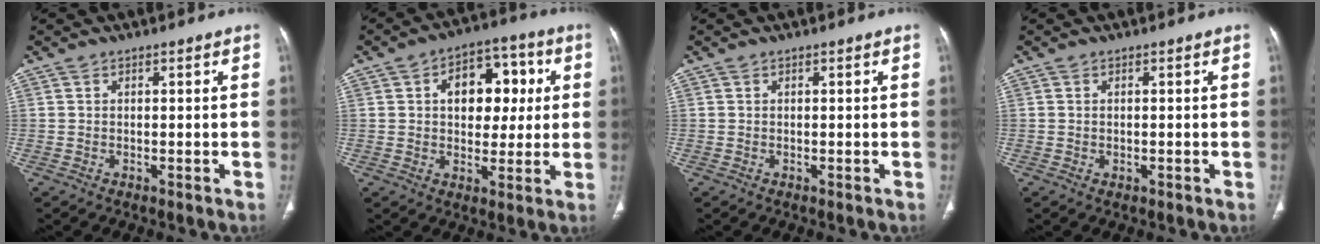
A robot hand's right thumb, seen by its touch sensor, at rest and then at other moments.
{"total": 12.9, "force": [2.5, 8.8, 9.1], "torque": [-0.081, 0.017, 0.034]}
{"total": 0.0}
{"total": 0.6, "force": [-0.2, 0.3, 0.5], "torque": [-0.015, -0.001, 0.000]}